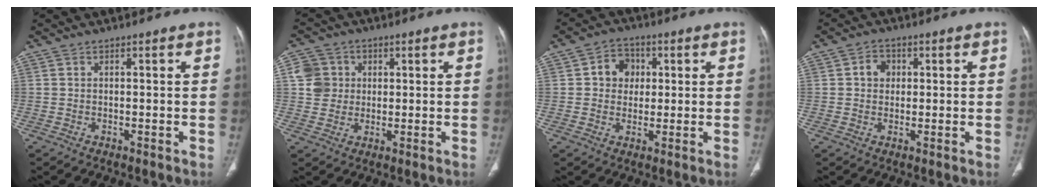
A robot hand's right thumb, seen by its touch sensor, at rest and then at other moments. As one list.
[{"total": 6.5, "force": [1.3, 6.2, 1.6], "torque": [-0.002, 0.005, 0.020]}, {"total": 6.2, "force": [1.2, 5.3, 2.9], "torque": [-0.011, 0.004, 0.013]}, {"total": 4.3, "force": [0.8, 3.8, 2.0], "torque": [-0.005, 0.005, 0.009]}]